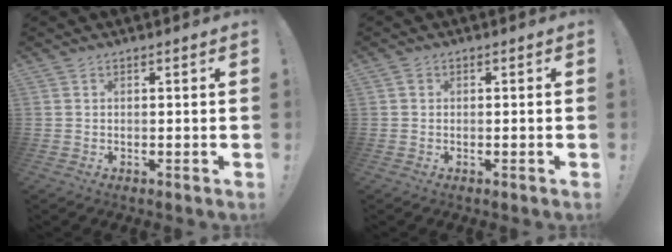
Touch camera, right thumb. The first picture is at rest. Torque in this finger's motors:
{"motor_torque": [0.01, 0.07, 0.07, -0.16, 0.00]}